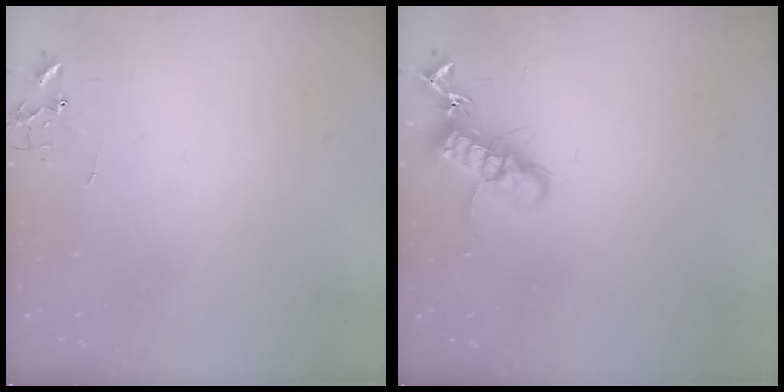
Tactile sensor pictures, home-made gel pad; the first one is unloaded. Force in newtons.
{"total": 15.5, "press": 15.4, "slide": 1.8}